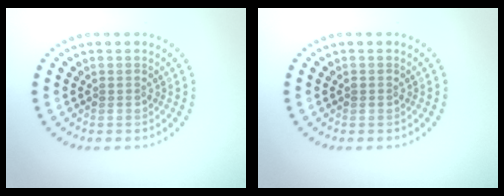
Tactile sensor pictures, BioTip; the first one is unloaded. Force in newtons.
{"total": 0.6, "press": 0.6, "slide": 0.0}